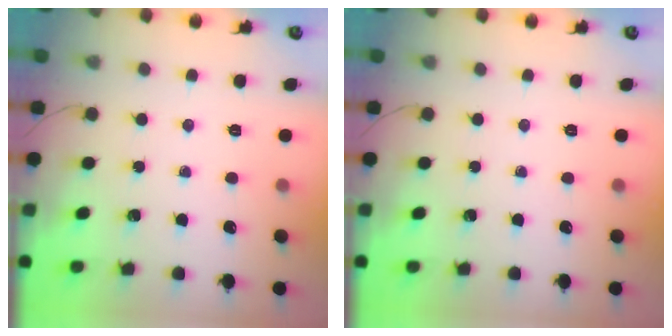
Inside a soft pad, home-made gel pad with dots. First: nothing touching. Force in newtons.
{"total": 0.0}